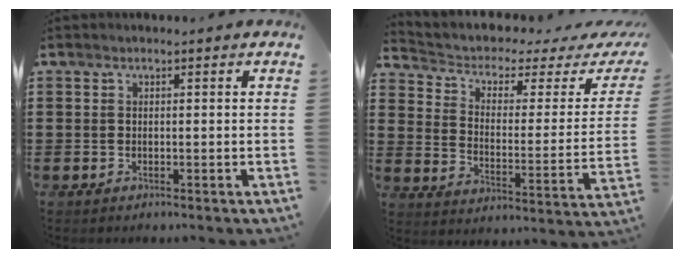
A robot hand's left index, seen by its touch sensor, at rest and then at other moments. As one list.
[{"total": 2.6, "force": [1.3, 1.4, 1.7], "torque": [-0.049, -0.016, 0.012]}]